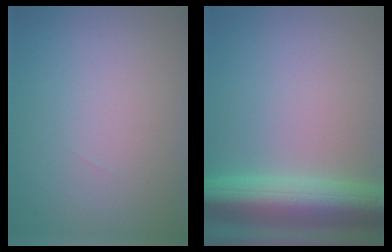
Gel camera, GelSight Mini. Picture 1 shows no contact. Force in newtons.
{"total": 8.9, "press": 8.9, "slide": 0.3}